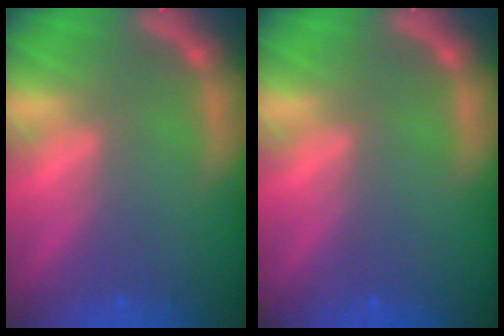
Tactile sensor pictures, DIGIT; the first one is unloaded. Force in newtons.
{"total": 0.0}